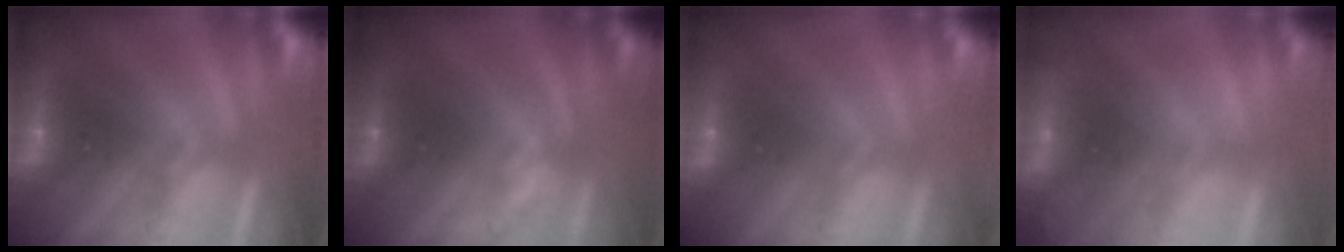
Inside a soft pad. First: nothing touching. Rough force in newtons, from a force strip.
{"total": 1.9}
{"total": 2.4}
{"total": 2.1}